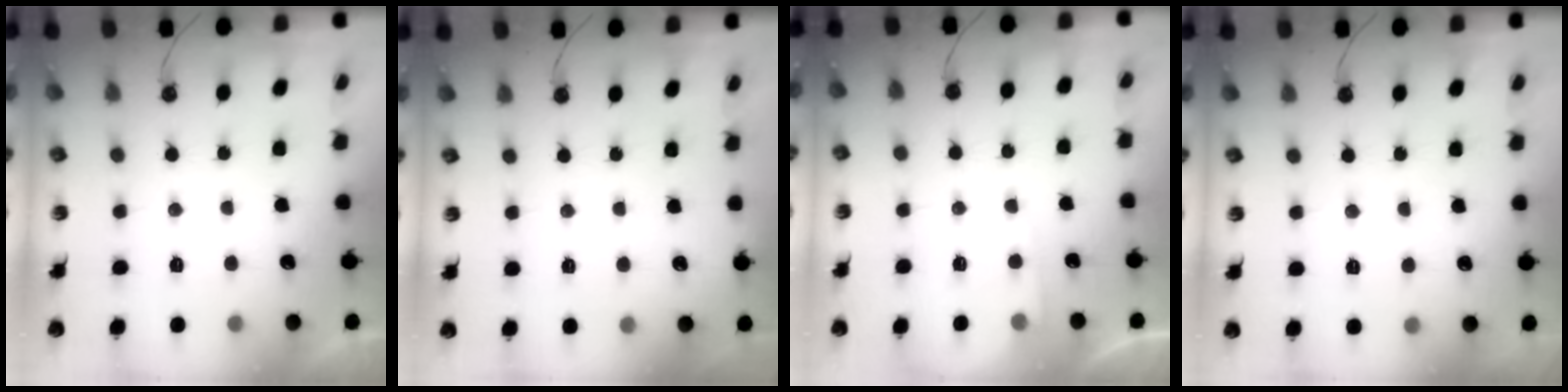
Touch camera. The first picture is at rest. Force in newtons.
{"total": 2.5, "press": 2.5, "slide": 0.3}
{"total": 3.7, "press": 3.6, "slide": 0.4}
{"total": 5.3, "press": 5.2, "slide": 0.7}